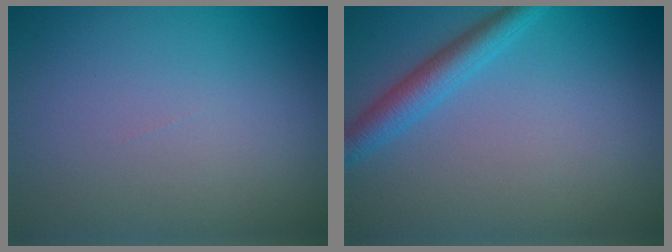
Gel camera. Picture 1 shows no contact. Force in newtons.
{"total": 3.0, "press": 3.0, "slide": 0.0}